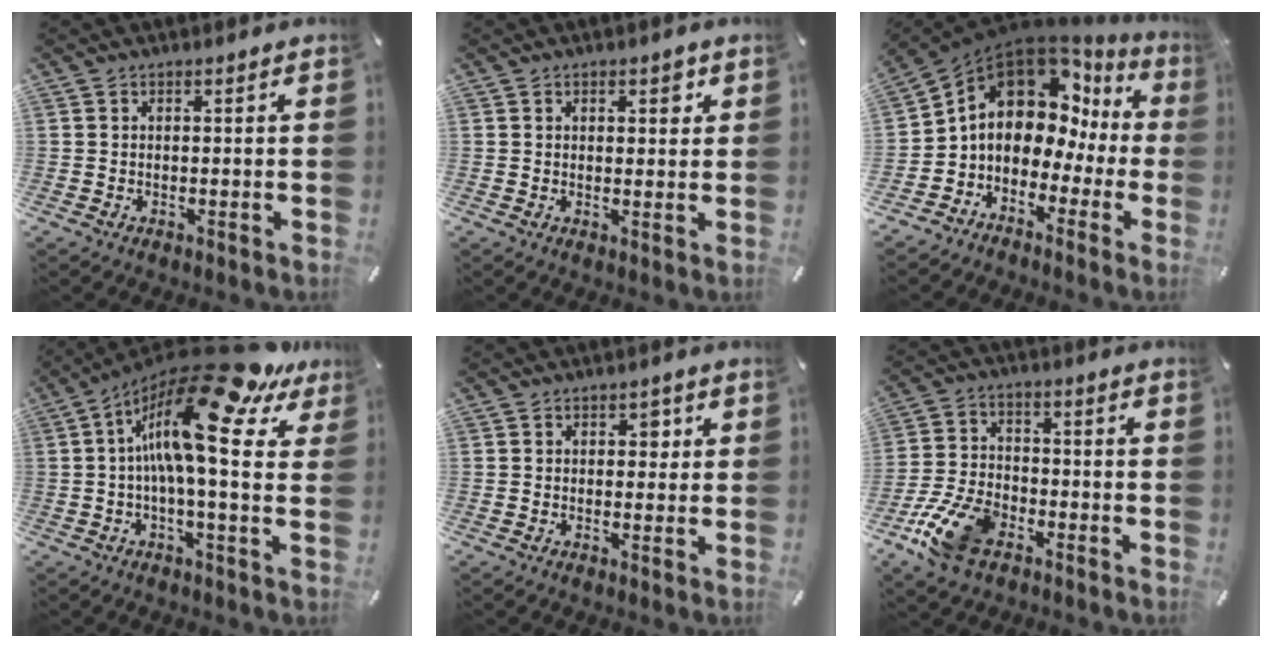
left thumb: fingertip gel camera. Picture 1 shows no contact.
{"total": 3.1, "force": [1.2, 1.8, 2.1], "torque": [-0.022, -0.002, 0.014]}
{"total": 11.6, "force": [3.6, 9.1, 6.2], "torque": [-0.109, -0.035, 0.060]}
{"total": 20.6, "force": [9.2, 5.3, 17.7], "torque": [-0.309, -0.083, 0.147]}
{"total": 2.8, "force": [0.7, 2.0, 1.8], "torque": [-0.006, -0.004, 0.002]}
{"total": 12.8, "force": [-7.0, 7.4, 7.7], "torque": [-0.154, 0.036, -0.127]}